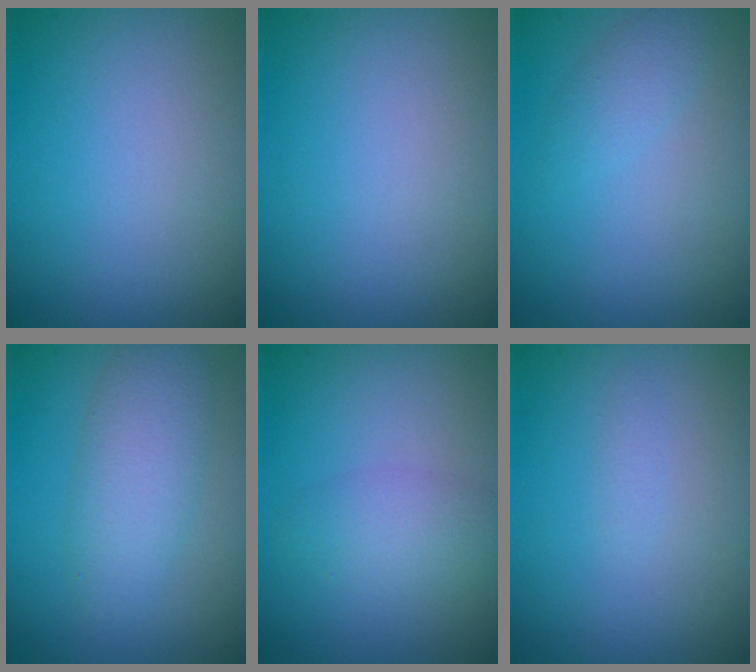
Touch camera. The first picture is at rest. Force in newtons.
{"total": 0.0}
{"total": 1.6, "press": 1.6, "slide": 0.0}
{"total": 4.0, "press": 4.0, "slide": 0.2}
{"total": 2.4, "press": 2.4, "slide": 0.0}
{"total": 0.6, "press": 0.6, "slide": 0.1}